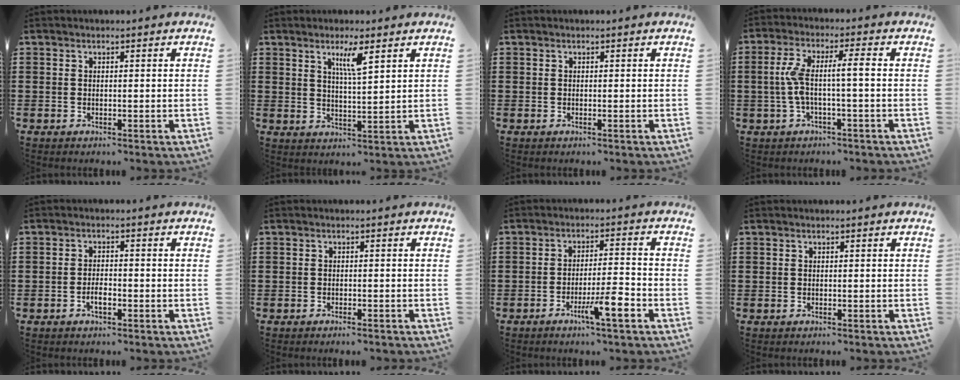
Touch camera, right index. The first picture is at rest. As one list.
[{"total": 4.4, "force": [2.6, 0.5, 3.6], "torque": [-0.069, 0.000, 0.042]}, {"total": 0.0}, {"total": 6.3, "force": [-0.7, 0.7, 6.2], "torque": [-0.134, -0.005, -0.024]}, {"total": 2.4, "force": [-1.2, 0.6, 2.0], "torque": [-0.038, -0.002, -0.019]}, {"total": 0.8, "force": [-0.7, 0.0, 0.3], "torque": [-0.009, -0.003, -0.014]}, {"total": 6.5, "force": [-3.7, 0.4, 5.4], "torque": [-0.097, -0.009, -0.063]}, {"total": 0.0}]